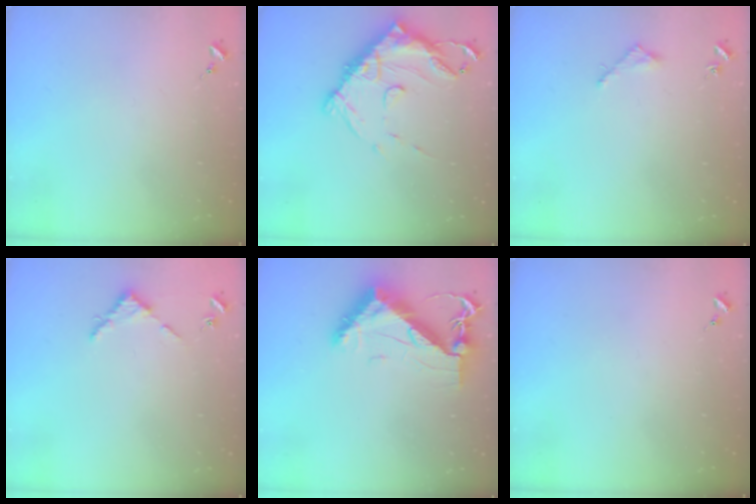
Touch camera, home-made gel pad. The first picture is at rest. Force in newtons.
{"total": 15.0, "press": 14.9, "slide": 1.7}
{"total": 2.0, "press": 2.0, "slide": 0.1}
{"total": 3.1, "press": 3.1, "slide": 0.3}
{"total": 11.3, "press": 11.3, "slide": 1.1}
{"total": 0.0}